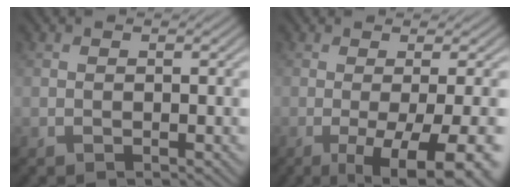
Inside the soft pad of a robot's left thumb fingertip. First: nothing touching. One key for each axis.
{"total": 10.2, "fx": -3.5, "fy": 2.6, "fz": 9.3, "tx": -0.120, "ty": -0.003, "tz": -0.040}